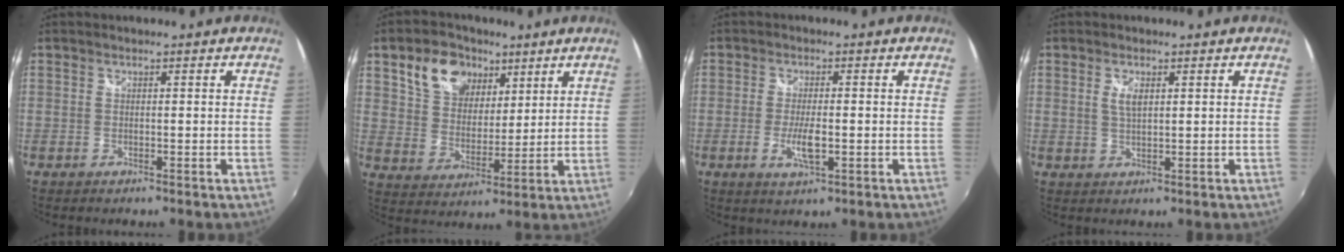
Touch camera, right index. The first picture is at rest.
{"total": 12.0, "force": [6.5, 8.2, 5.8], "torque": [-0.120, 0.033, 0.125]}
{"total": 4.8, "force": [-1.3, 1.3, 4.4], "torque": [-0.090, -0.009, -0.023]}
{"total": 2.8, "force": [0.9, 1.2, 2.4], "torque": [-0.044, -0.001, 0.015]}